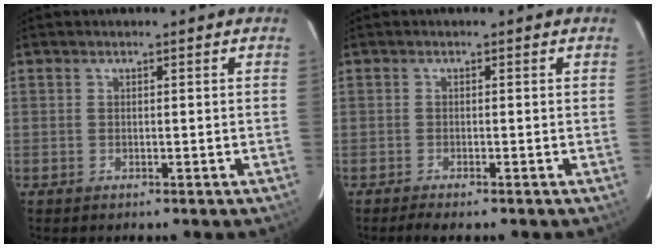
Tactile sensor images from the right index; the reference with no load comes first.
{"total": 2.6, "force": [-2.1, 0.3, 1.5], "torque": [-0.019, -0.005, -0.030]}